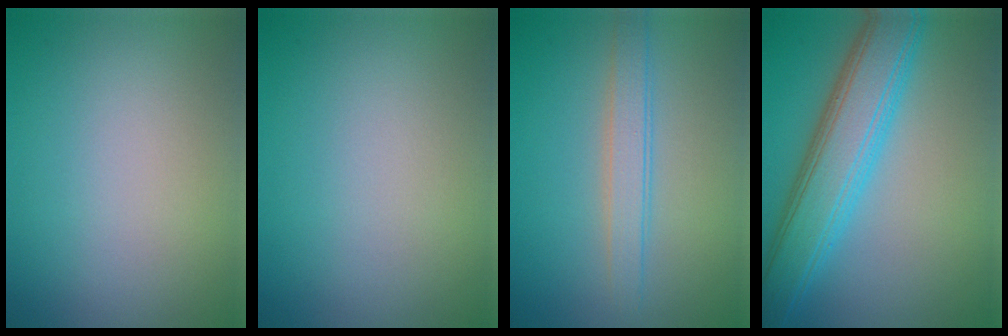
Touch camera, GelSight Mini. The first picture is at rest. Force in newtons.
{"total": 0.0}
{"total": 2.5, "press": 2.5, "slide": 0.1}
{"total": 7.5, "press": 7.5, "slide": 0.3}